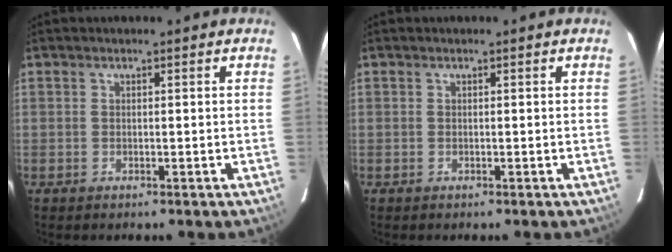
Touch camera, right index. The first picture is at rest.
{"total": 0.0}